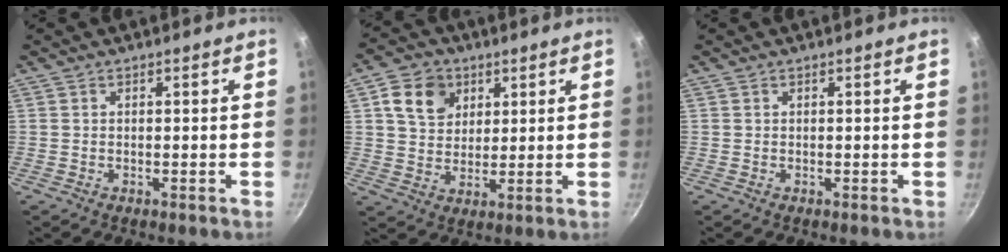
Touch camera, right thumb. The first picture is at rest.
{"total": 9.1, "force": [3.6, 7.1, 4.4], "torque": [-0.051, -0.005, 0.060]}
{"total": 0.0}